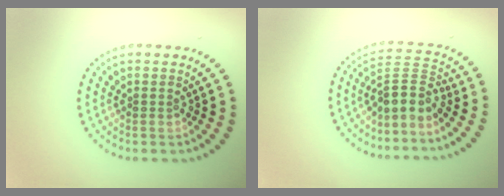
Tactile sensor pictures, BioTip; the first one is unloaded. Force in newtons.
{"total": 3.2, "press": 2.4, "slide": 2.2}